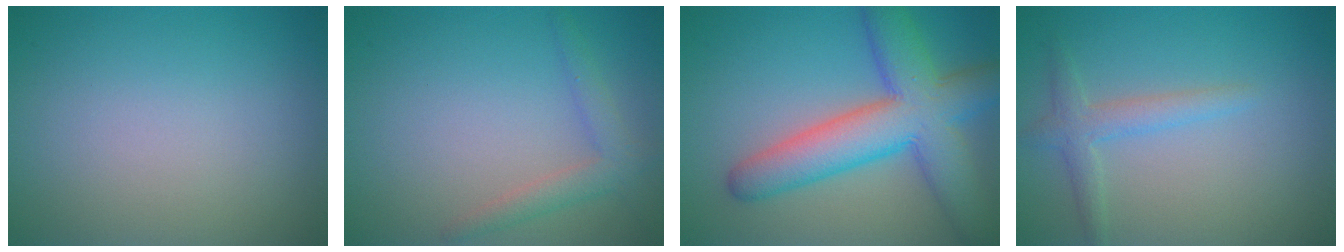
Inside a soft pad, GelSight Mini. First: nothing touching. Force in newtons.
{"total": 2.3, "press": 2.3, "slide": 0.1}
{"total": 9.1, "press": 9.1, "slide": 0.3}
{"total": 2.2, "press": 2.2, "slide": 0.1}